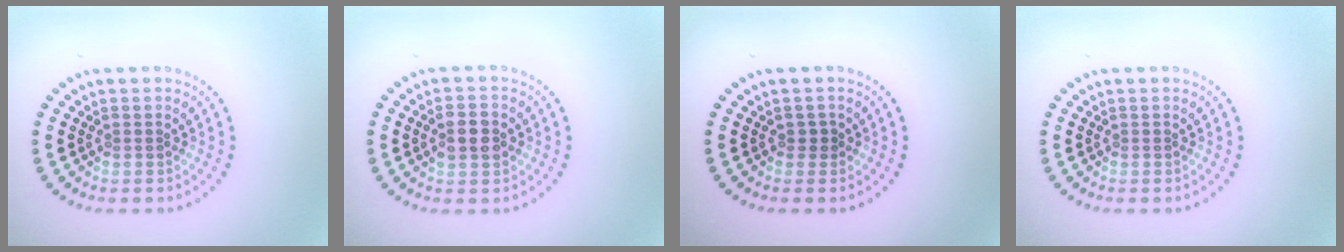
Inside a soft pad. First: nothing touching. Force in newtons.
{"total": 2.5, "press": 2.5, "slide": 0.2}
{"total": 0.6, "press": 0.6, "slide": 0.1}
{"total": 0.0}